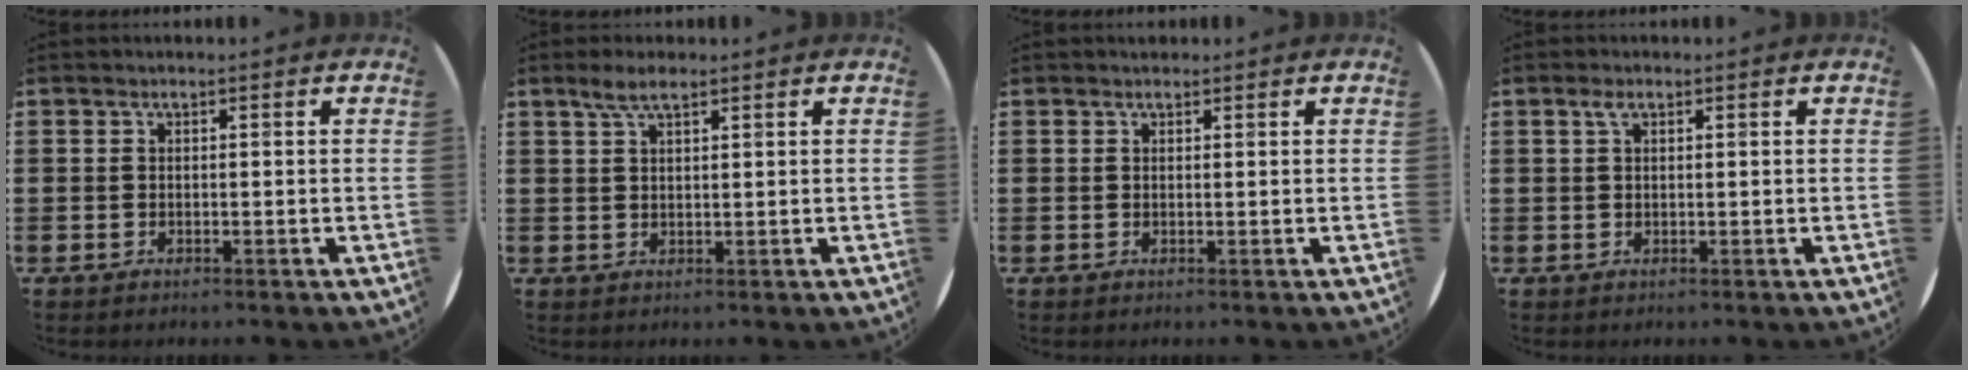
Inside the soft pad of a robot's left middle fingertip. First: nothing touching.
{"total": 3.0, "force": [2.2, 0.8, 1.9], "torque": [-0.041, 0.006, 0.039]}
{"total": 0.5, "force": [0.5, 0.2, -0.1], "torque": [0.001, 0.003, 0.009]}
{"total": 1.4, "force": [0.7, 0.7, 1.0], "torque": [-0.014, 0.001, 0.010]}